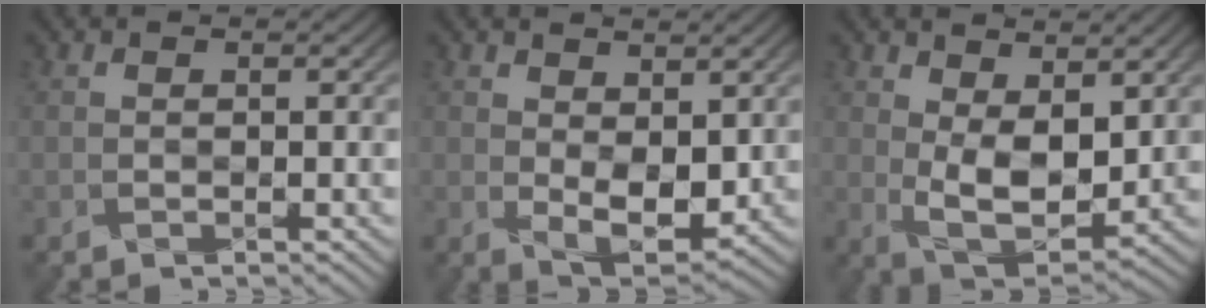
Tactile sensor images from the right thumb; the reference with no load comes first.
{"total": 4.3, "force": [0.9, 2.3, 3.5], "torque": [-0.073, -0.017, 0.030]}
{"total": 7.0, "force": [1.7, 3.7, 5.6], "torque": [-0.122, -0.014, 0.040]}